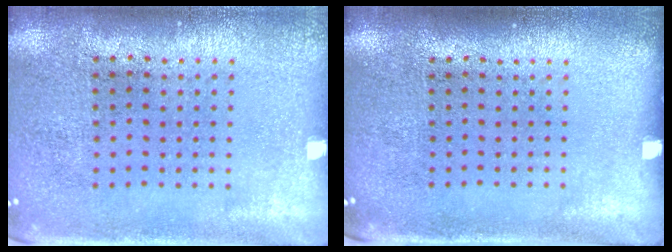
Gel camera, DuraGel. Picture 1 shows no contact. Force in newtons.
{"total": 0.0}